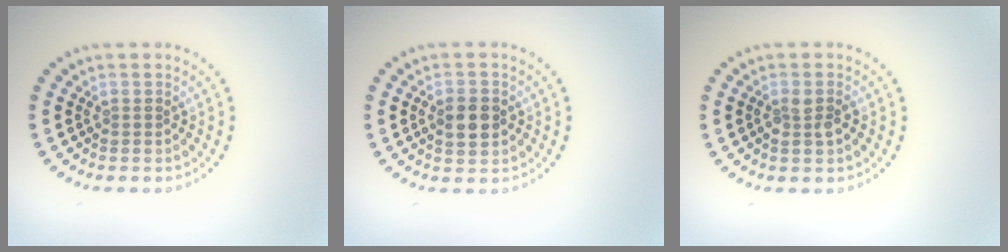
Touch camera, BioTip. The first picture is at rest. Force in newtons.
{"total": 3.0, "press": 3.0, "slide": 0.1}
{"total": 1.4, "press": 1.4, "slide": 0.4}